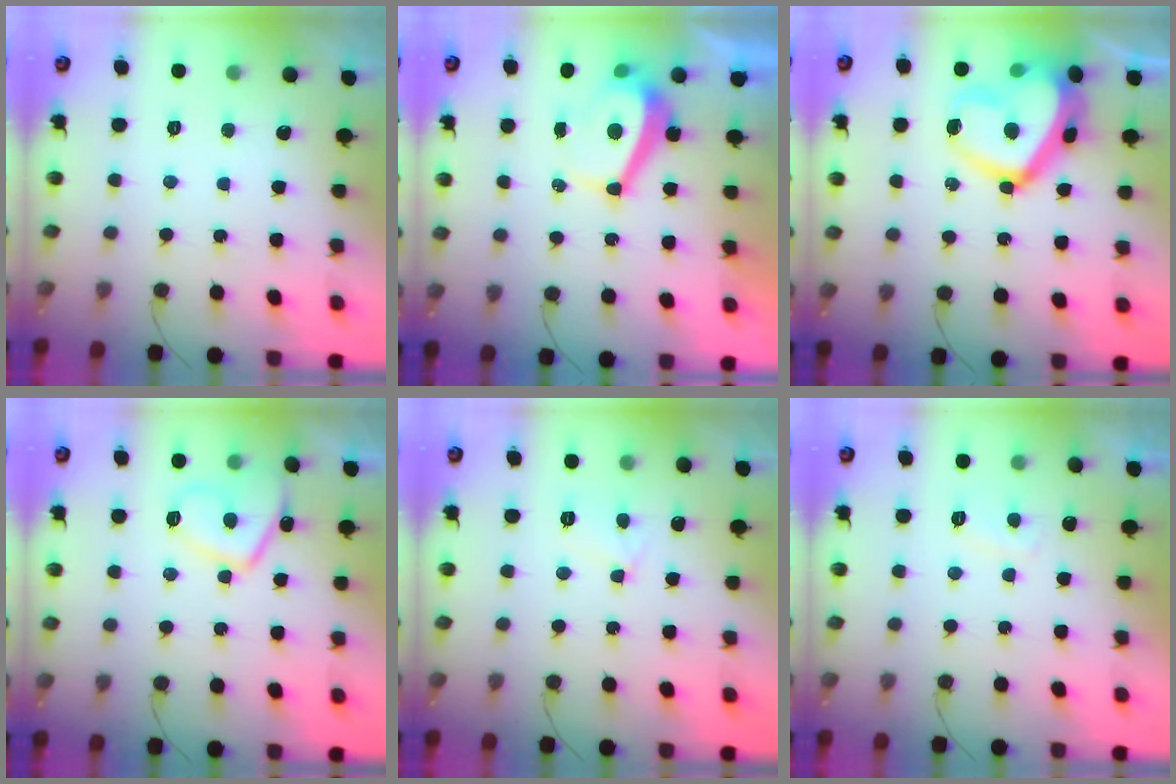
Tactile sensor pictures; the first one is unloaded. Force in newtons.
{"total": 5.4, "press": 5.4, "slide": 0.7}
{"total": 18.5, "press": 18.4, "slide": 1.6}
{"total": 9.1, "press": 8.9, "slide": 1.5}
{"total": 4.6, "press": 4.6, "slide": 0.5}
{"total": 3.4, "press": 3.3, "slide": 0.8}